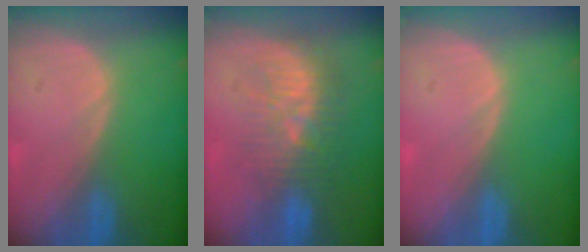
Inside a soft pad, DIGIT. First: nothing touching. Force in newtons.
{"total": 9.1, "press": 8.7, "slide": 2.7}
{"total": 0.0}